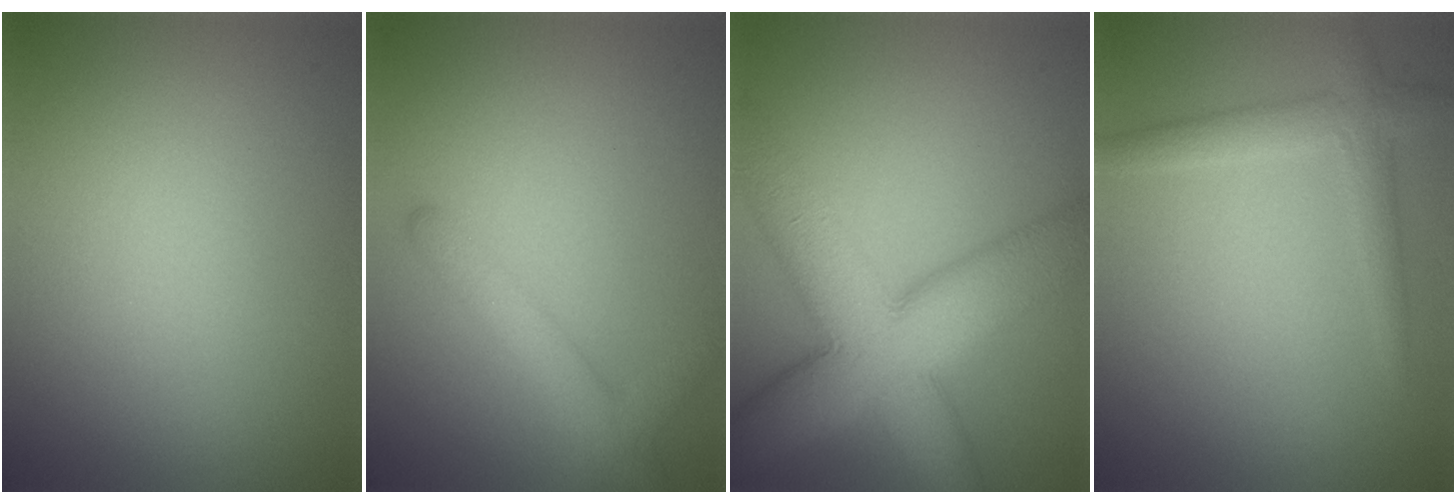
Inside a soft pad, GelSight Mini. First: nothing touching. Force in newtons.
{"total": 3.0, "press": 3.0, "slide": 0.2}
{"total": 11.4, "press": 11.4, "slide": 0.6}
{"total": 2.6, "press": 2.6, "slide": 0.1}